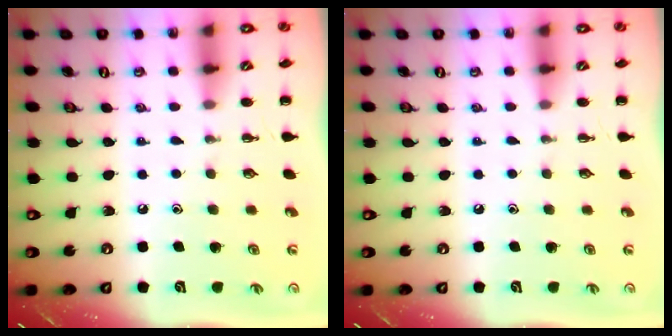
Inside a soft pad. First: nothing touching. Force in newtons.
{"total": 0.0}